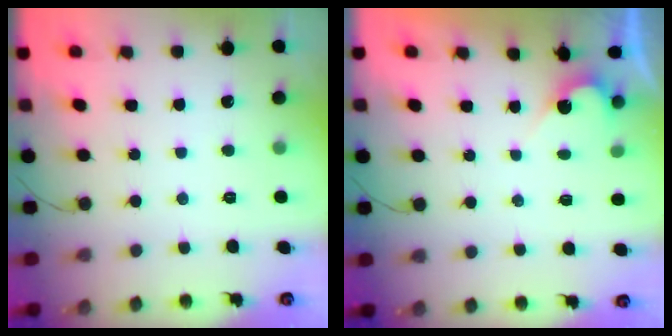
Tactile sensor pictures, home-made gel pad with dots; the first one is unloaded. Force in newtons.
{"total": 2.7, "press": 2.7, "slide": 0.1}